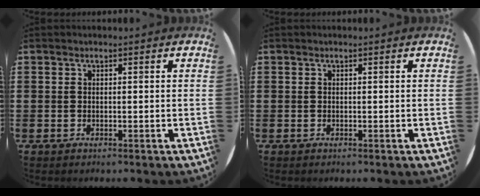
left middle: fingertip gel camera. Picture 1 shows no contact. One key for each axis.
{"total": 0.0}